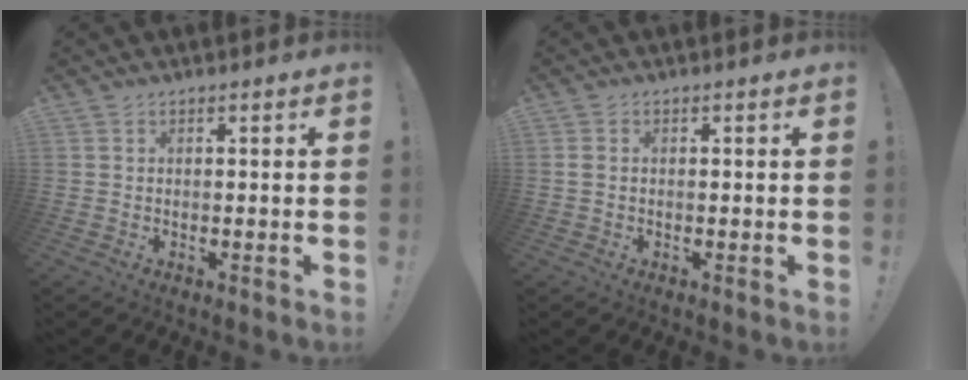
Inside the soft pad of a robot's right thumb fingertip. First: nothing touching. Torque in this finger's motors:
{"motor_torque": [-0.15, 0.05, -0.03, 0.14, 0.08]}